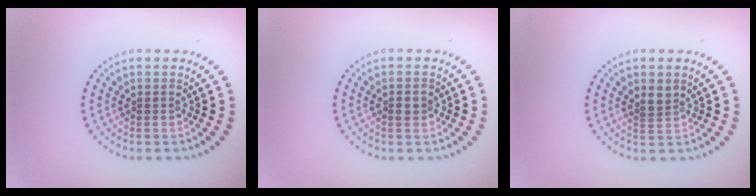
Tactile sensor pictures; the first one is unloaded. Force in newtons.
{"total": 1.2, "press": 1.2, "slide": 0.1}
{"total": 1.7, "press": 1.4, "slide": 0.9}